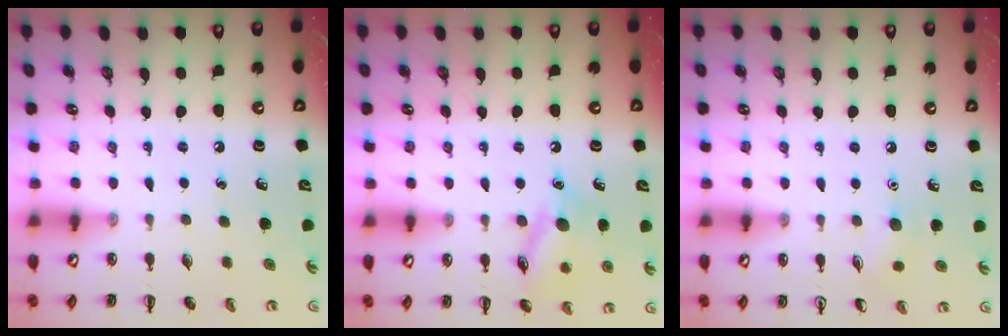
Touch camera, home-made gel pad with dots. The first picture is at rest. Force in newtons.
{"total": 12.0, "press": 12.0, "slide": 0.7}
{"total": 6.0, "press": 5.8, "slide": 1.3}